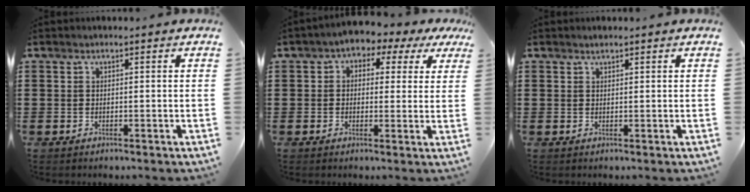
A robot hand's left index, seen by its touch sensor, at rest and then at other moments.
{"total": 2.1, "force": [0.3, 2.0, 0.8], "torque": [-0.029, 0.000, -0.006]}
{"total": 0.8, "force": [0.7, 0.2, 0.3], "torque": [-0.006, 0.000, 0.014]}